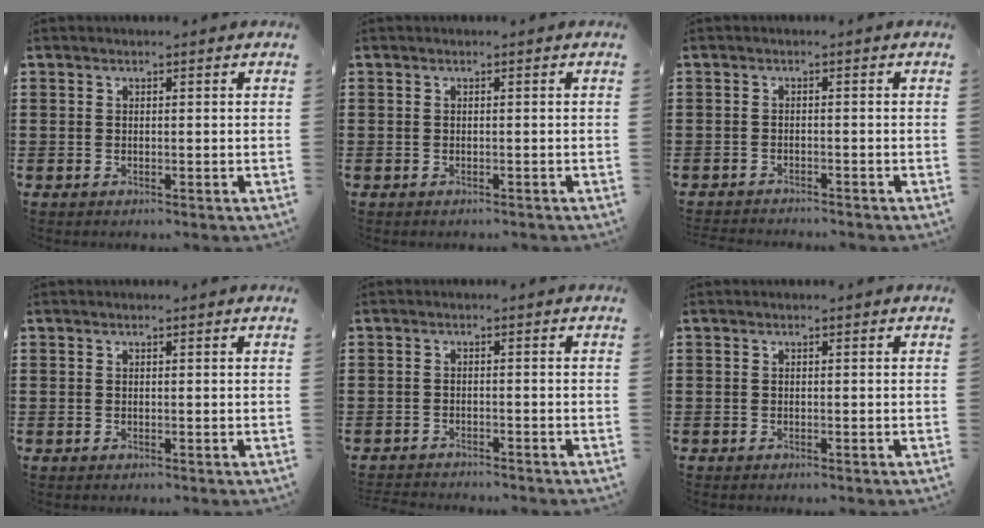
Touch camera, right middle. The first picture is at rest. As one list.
[{"total": 0.0}, {"total": 1.4, "force": [-1.4, 0.0, 0.0], "torque": [-0.005, 0.000, -0.029]}, {"total": 0.0}, {"total": 1.7, "force": [-1.7, 0.0, 0.0], "torque": [-0.006, -0.002, -0.037]}, {"total": 0.0}]